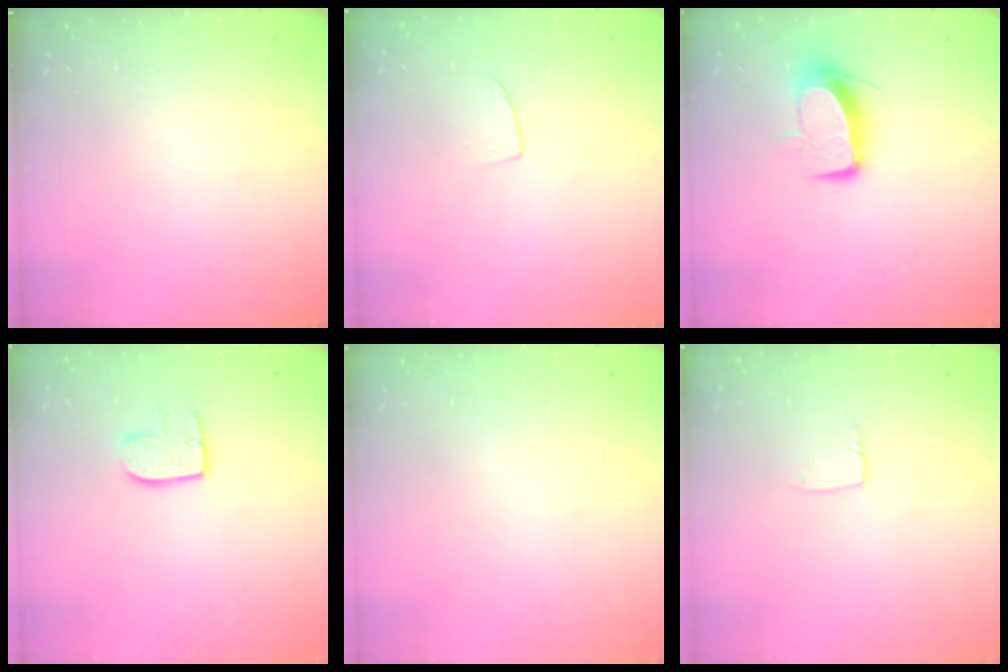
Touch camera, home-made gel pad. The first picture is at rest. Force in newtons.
{"total": 3.9, "press": 3.9, "slide": 0.3}
{"total": 9.8, "press": 9.7, "slide": 1.0}
{"total": 8.1, "press": 8.0, "slide": 0.6}
{"total": 0.0}
{"total": 3.8, "press": 3.8, "slide": 0.1}